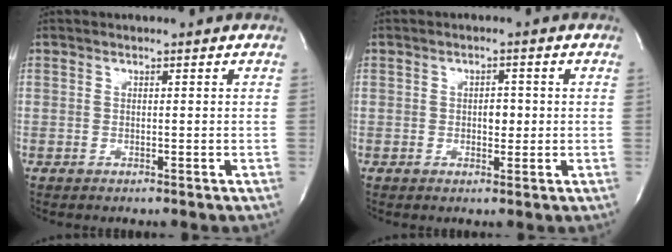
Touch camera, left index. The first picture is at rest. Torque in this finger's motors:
{"motor_torque": [0.08, 0.08, 0.00, 0.00]}